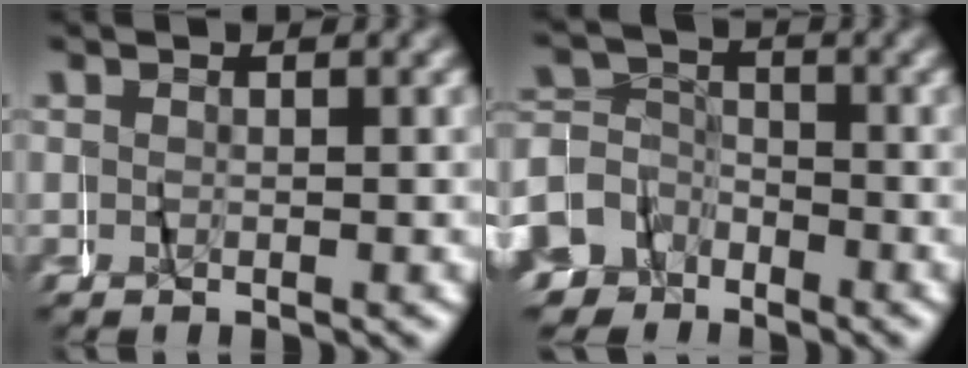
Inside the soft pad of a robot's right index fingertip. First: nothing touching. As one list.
[{"total": 7.1, "force": [-3.2, 6.2, 1.4], "torque": [-0.036, -0.017, -0.062]}]